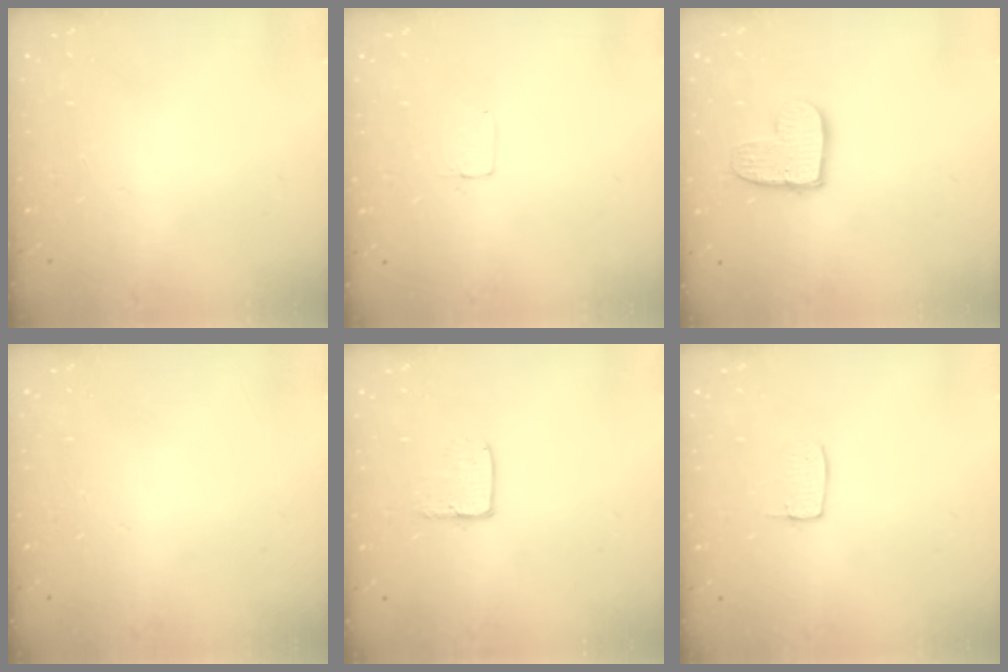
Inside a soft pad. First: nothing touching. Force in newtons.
{"total": 2.0, "press": 2.0, "slide": 0.0}
{"total": 10.9, "press": 10.8, "slide": 0.9}
{"total": 0.0}
{"total": 4.1, "press": 4.1, "slide": 0.3}
{"total": 4.8, "press": 4.8, "slide": 0.3}